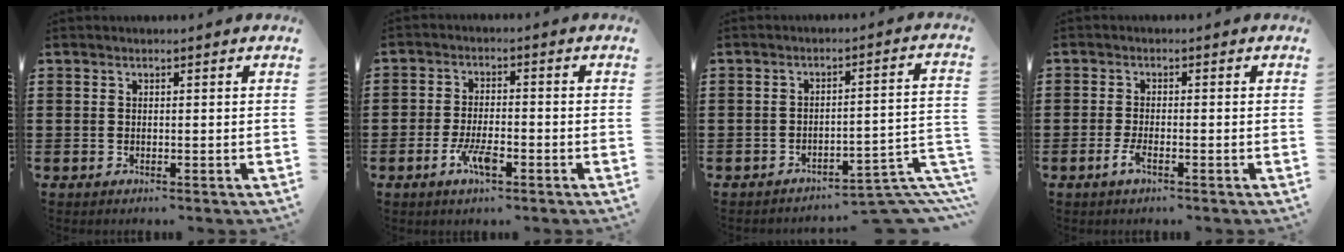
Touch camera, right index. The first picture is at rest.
{"total": 4.7, "force": [-2.5, 1.7, 3.5], "torque": [-0.078, 0.003, -0.050]}
{"total": 5.5, "force": [-4.7, 0.5, 2.7], "torque": [-0.043, -0.003, -0.090]}
{"total": 2.5, "force": [-1.3, 0.5, 2.0], "torque": [-0.056, -0.009, -0.031]}